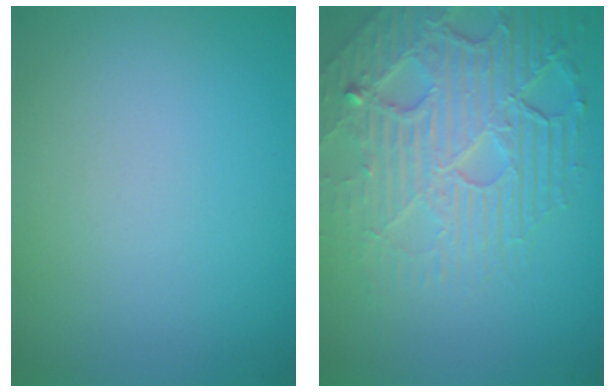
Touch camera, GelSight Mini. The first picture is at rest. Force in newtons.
{"total": 8.0, "press": 5.5, "slide": 5.8}